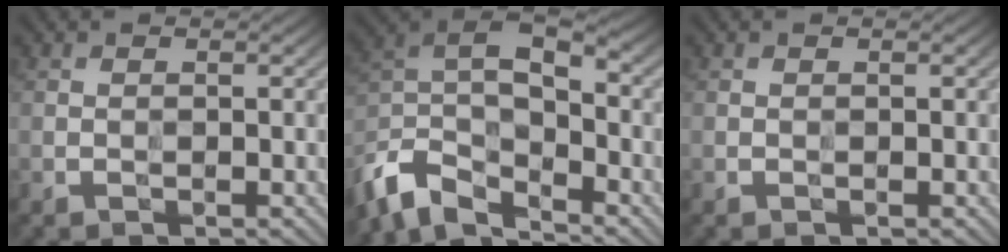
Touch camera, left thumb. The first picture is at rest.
{"total": 10.4, "force": [-7.4, 4.4, 5.8], "torque": [-0.113, -0.010, -0.156]}
{"total": 0.0}